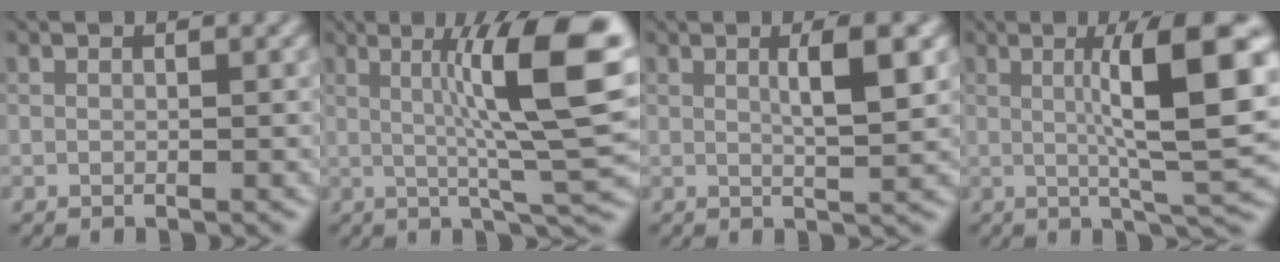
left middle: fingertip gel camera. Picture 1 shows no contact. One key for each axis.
{"total": 11.4, "fx": 2.3, "fy": 1.8, "fz": 11.0, "tx": -0.147, "ty": 0.013, "tz": 0.036}
{"total": 3.7, "fx": 1.0, "fy": 0.8, "fz": 3.5, "tx": -0.049, "ty": 0.004, "tz": 0.013}
{"total": 9.4, "fx": 1.6, "fy": 1.5, "fz": 9.1, "tx": -0.121, "ty": 0.002, "tz": 0.027}